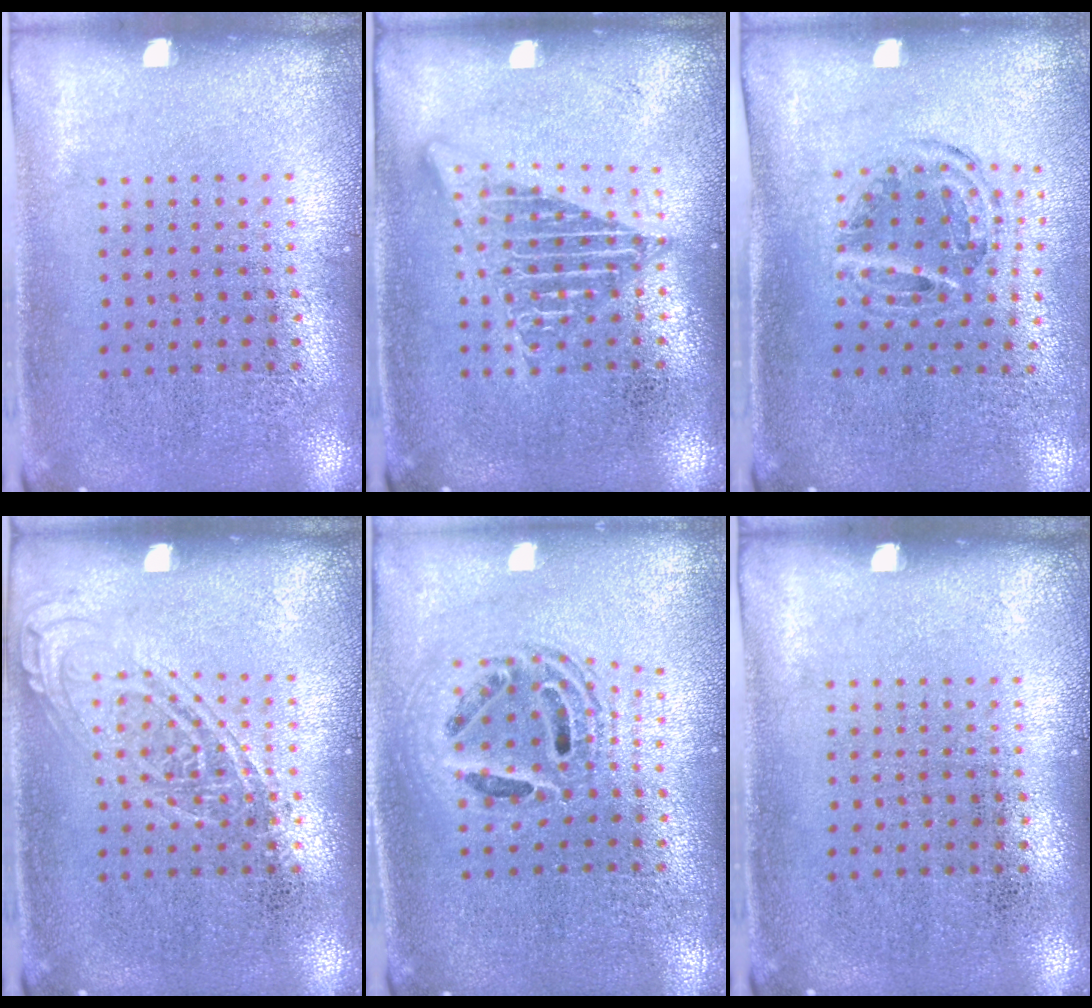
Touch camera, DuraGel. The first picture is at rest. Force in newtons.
{"total": 2.8, "press": 2.8, "slide": 0.3}
{"total": 0.9, "press": 0.9, "slide": 0.1}
{"total": 2.0, "press": 2.0, "slide": 0.2}
{"total": 1.7, "press": 1.5, "slide": 1.0}
{"total": 0.0}